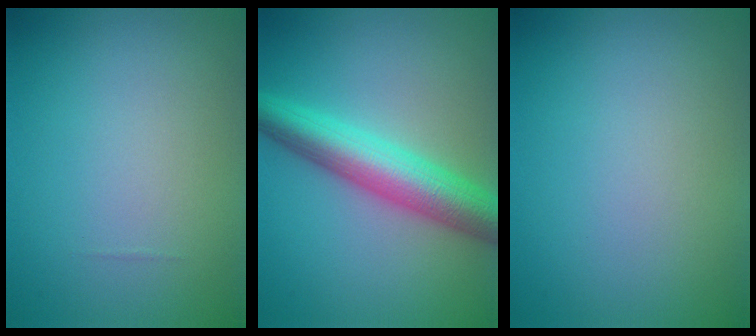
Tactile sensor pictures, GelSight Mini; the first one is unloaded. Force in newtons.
{"total": 6.6, "press": 6.6, "slide": 0.3}
{"total": 0.0}